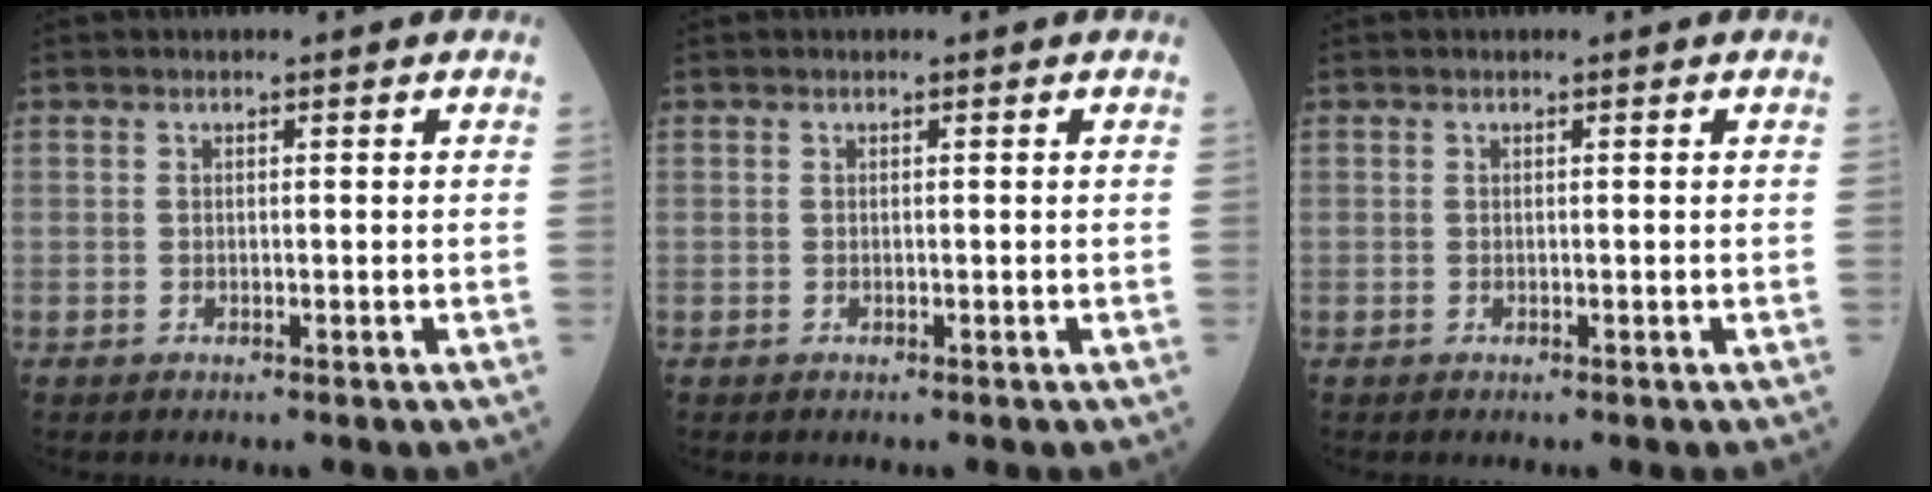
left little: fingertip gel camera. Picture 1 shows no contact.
{"total": 0.0}
{"total": 0.0}